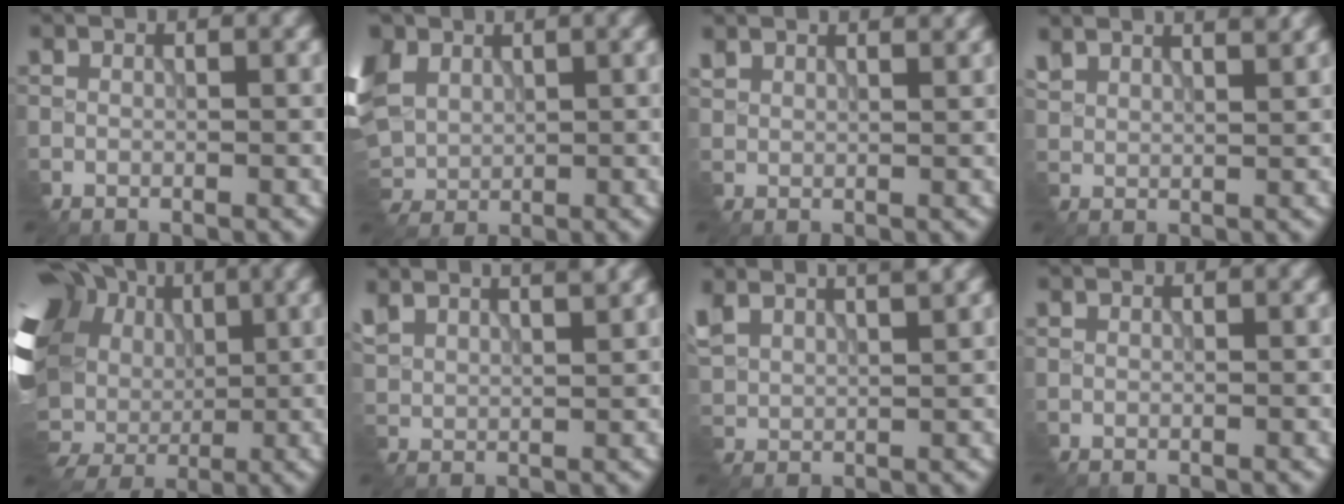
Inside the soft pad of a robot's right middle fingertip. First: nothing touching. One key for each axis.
{"total": 7.2, "fx": 2.6, "fy": 5.1, "fz": 4.3, "tx": -0.149, "ty": 0.013, "tz": 0.052}
{"total": 2.3, "fx": 2.2, "fy": 0.4, "fz": 0.4, "tx": -0.017, "ty": 0.006, "tz": 0.042}
{"total": 3.6, "fx": 3.2, "fy": 0.9, "fz": 1.2, "tx": -0.028, "ty": 0.014, "tz": 0.044}
{"total": 19.6, "fx": 0.8, "fy": 15.6, "fz": 11.9, "tx": -0.269, "ty": 0.014, "tz": 0.004}
{"total": 4.5, "fx": 3.8, "fy": 1.2, "fz": 1.9, "tx": -0.044, "ty": 0.023, "tz": 0.051}
{"total": 4.8, "fx": 3.9, "fy": 1.5, "fz": 2.5, "tx": -0.072, "ty": 0.017, "tz": 0.069}
{"total": 0.0}